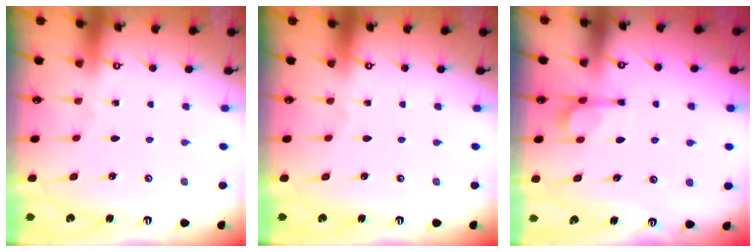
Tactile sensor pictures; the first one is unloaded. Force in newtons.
{"total": 0.0}
{"total": 6.2, "press": 6.2, "slide": 0.7}